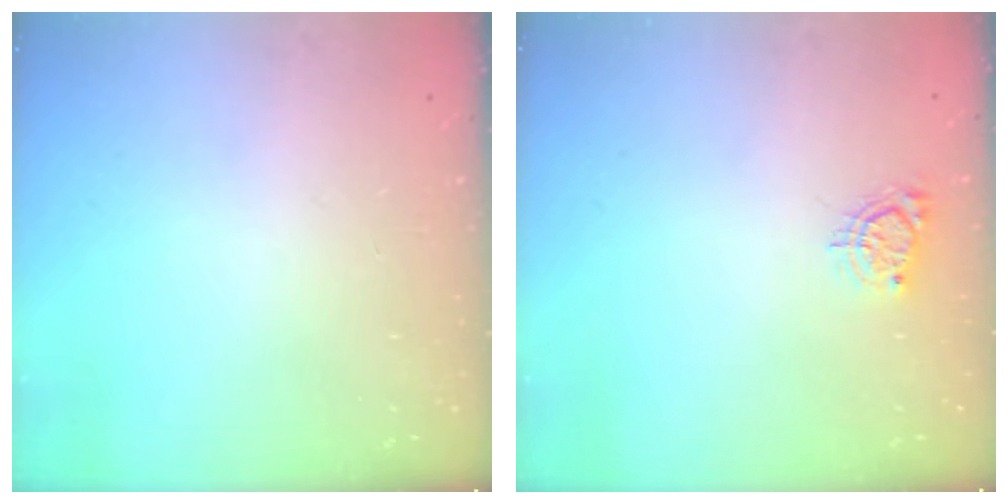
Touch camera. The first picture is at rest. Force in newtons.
{"total": 4.9, "press": 4.8, "slide": 0.5}